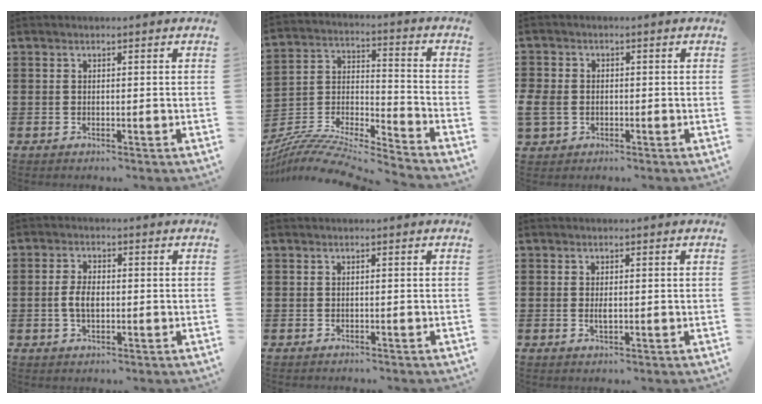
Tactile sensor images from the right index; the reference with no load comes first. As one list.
[{"total": 9.0, "force": [-8.5, 0.9, 2.8], "torque": [-0.063, 0.001, -0.175]}, {"total": 3.3, "force": [-1.1, 2.6, 1.7], "torque": [-0.063, -0.006, -0.029]}, {"total": 3.7, "force": [-0.5, 2.1, 3.1], "torque": [-0.073, 0.000, -0.014]}, {"total": 0.0}, {"total": 1.5, "force": [0.0, 0.5, 1.4], "torque": [-0.027, 0.000, -0.001]}]